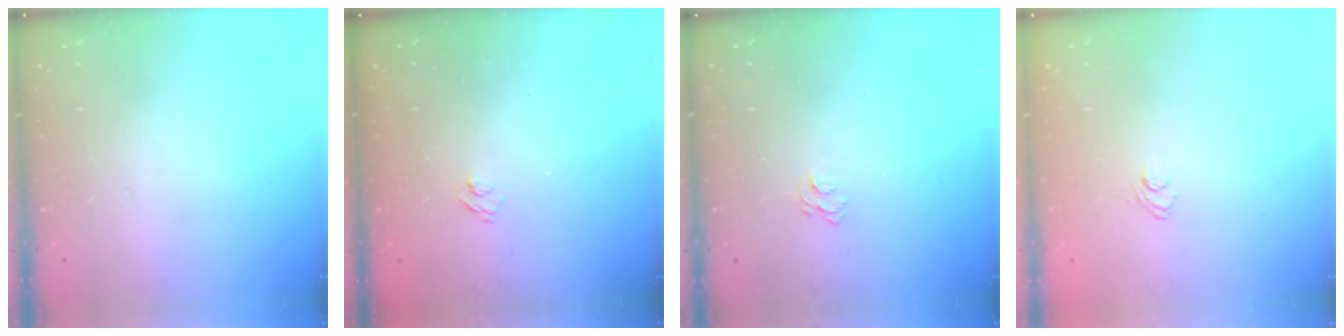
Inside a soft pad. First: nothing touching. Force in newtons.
{"total": 2.7, "press": 2.5, "slide": 0.9}
{"total": 3.5, "press": 3.5, "slide": 0.3}
{"total": 4.3, "press": 4.0, "slide": 1.4}